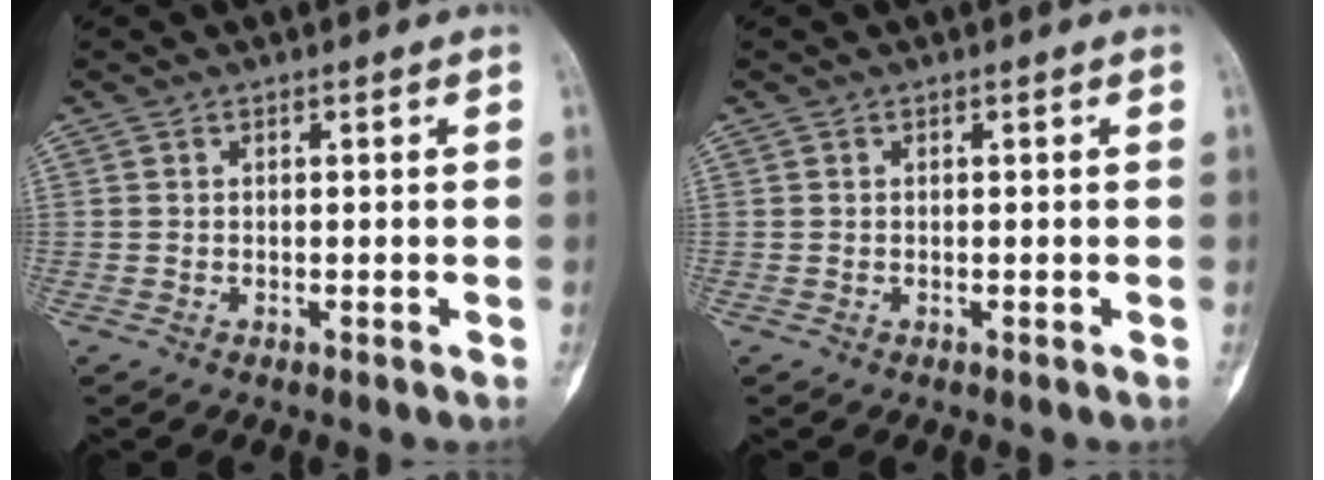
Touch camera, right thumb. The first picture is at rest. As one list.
[{"total": 0.0}]